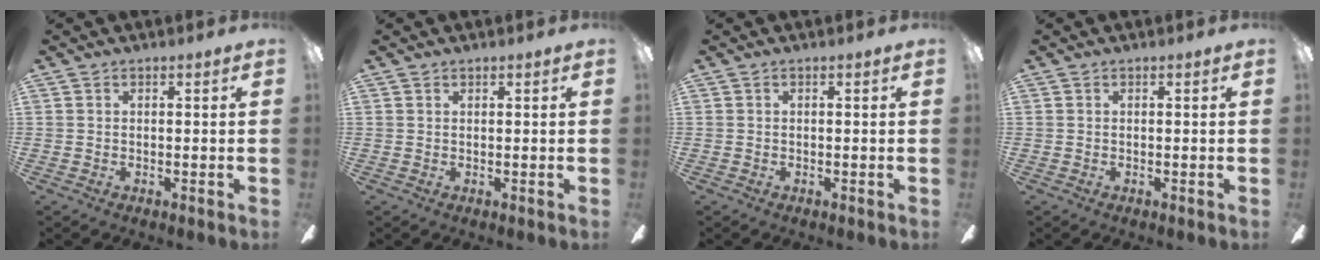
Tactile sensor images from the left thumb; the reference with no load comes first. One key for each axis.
{"total": 0.7, "fx": 0.6, "fy": 0.3, "fz": 0.0, "tx": 0.000, "ty": 0.000, "tz": 0.012}
{"total": 0.0}
{"total": 0.0}